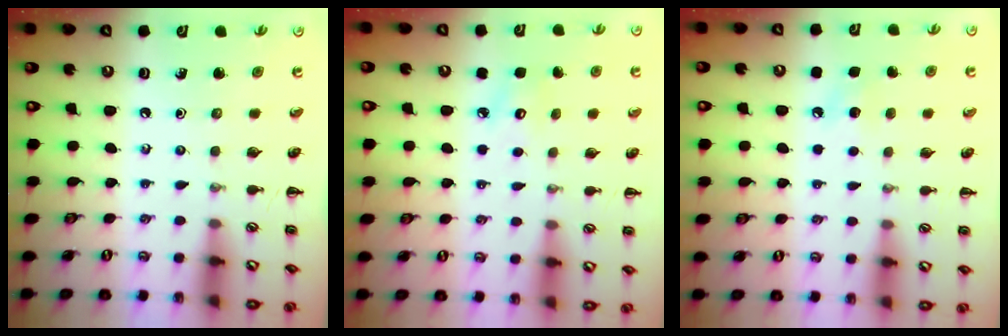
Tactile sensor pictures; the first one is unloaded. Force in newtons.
{"total": 4.4, "press": 4.3, "slide": 1.1}
{"total": 4.8, "press": 4.7, "slide": 1.2}